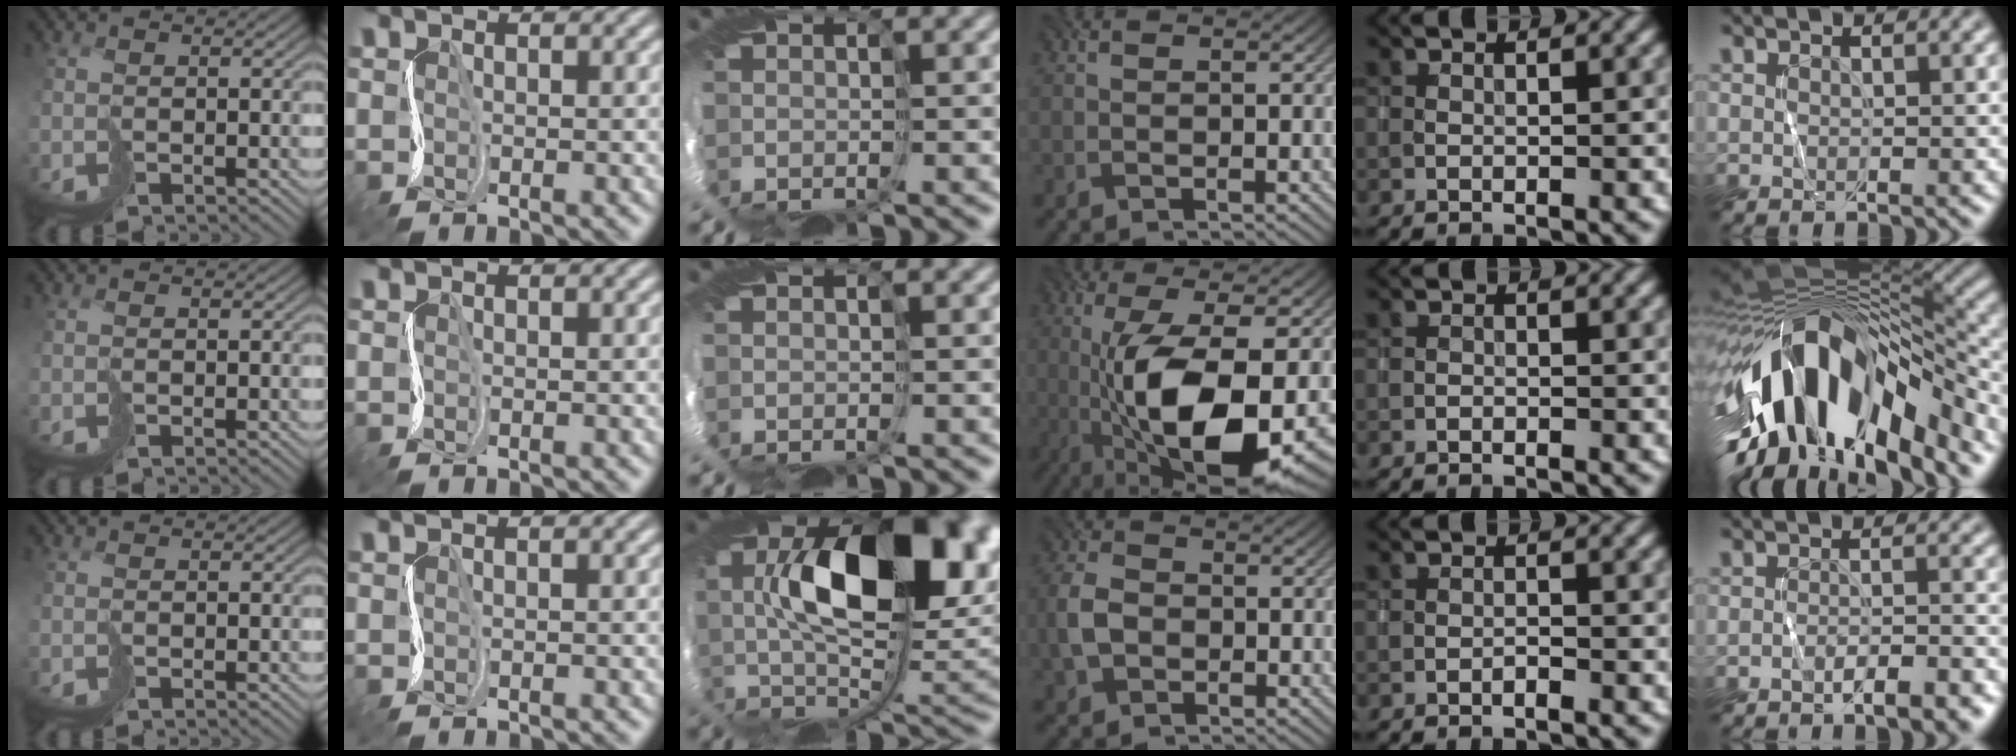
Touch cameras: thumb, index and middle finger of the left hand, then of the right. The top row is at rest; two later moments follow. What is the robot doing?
{"motion": "cut", "object": "wrapping paper"}